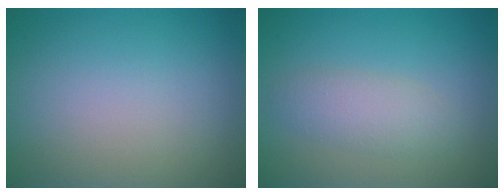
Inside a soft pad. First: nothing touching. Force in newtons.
{"total": 2.6, "press": 2.6, "slide": 0.1}